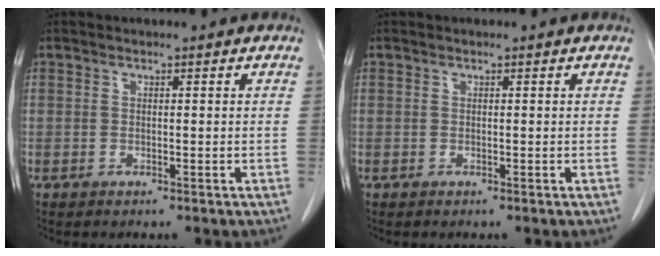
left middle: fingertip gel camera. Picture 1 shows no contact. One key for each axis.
{"total": 0.0}